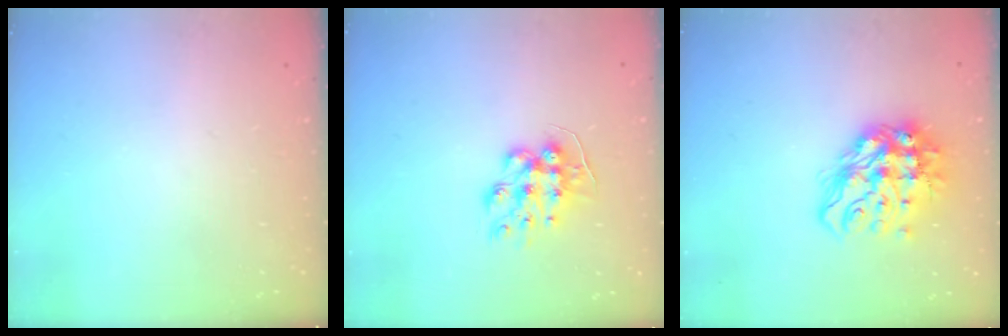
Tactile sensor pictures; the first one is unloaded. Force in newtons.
{"total": 10.1, "press": 10.1, "slide": 0.6}
{"total": 15.4, "press": 15.4, "slide": 1.5}